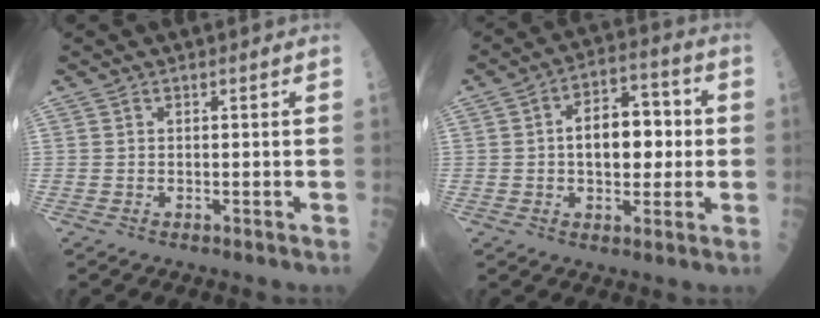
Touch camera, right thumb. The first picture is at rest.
{"total": 12.0, "force": [0.4, 7.1, 9.7], "torque": [-0.114, 0.024, 0.003]}